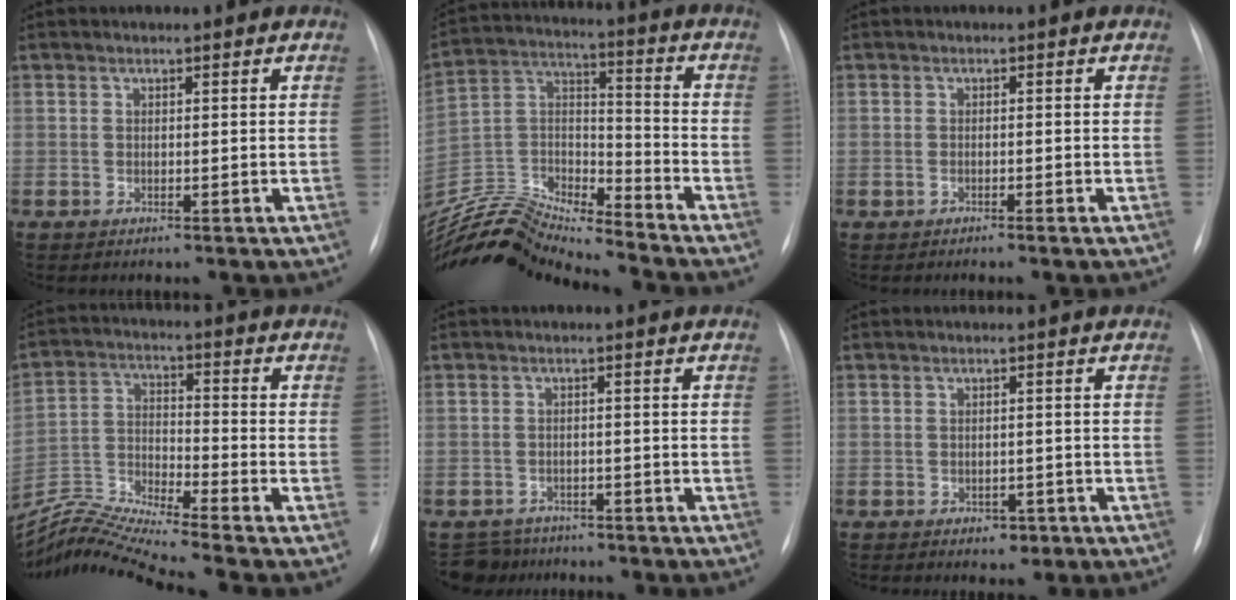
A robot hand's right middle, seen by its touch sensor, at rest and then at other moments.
{"total": 16.3, "force": [-15.9, -0.2, 3.7], "torque": [-0.072, 0.038, -0.301]}
{"total": 0.9, "force": [-0.6, 0.2, 0.7], "torque": [-0.015, 0.000, -0.009]}
{"total": 11.0, "force": [-10.2, -3.0, 2.7], "torque": [-0.057, 0.005, -0.194]}
{"total": 4.2, "force": [-3.5, 2.2, -0.7], "torque": [0.013, 0.002, -0.057]}
{"total": 2.1, "force": [-1.2, 1.4, 1.0], "torque": [-0.010, 0.003, -0.008]}